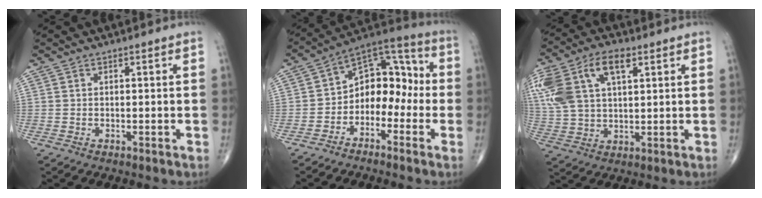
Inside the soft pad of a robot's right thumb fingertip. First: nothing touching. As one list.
[{"total": 11.7, "force": [-2.8, 8.2, 7.9], "torque": [-0.078, 0.065, -0.063]}, {"total": 17.2, "force": [6.4, 9.4, 12.9], "torque": [-0.286, 0.017, 0.123]}]